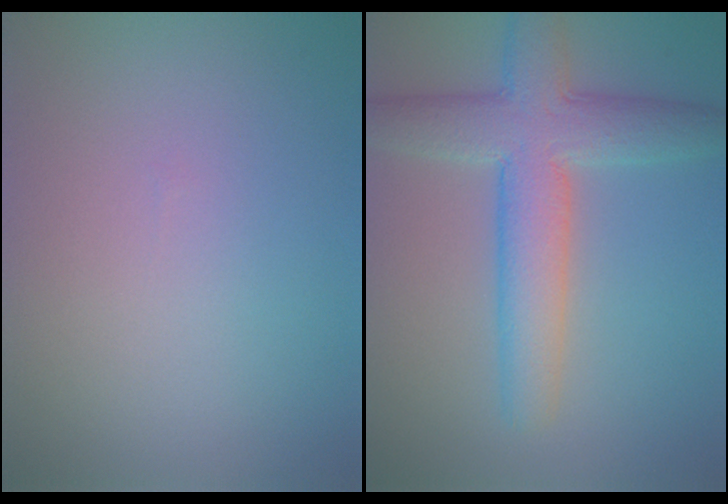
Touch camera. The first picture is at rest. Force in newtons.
{"total": 6.6, "press": 6.6, "slide": 0.3}